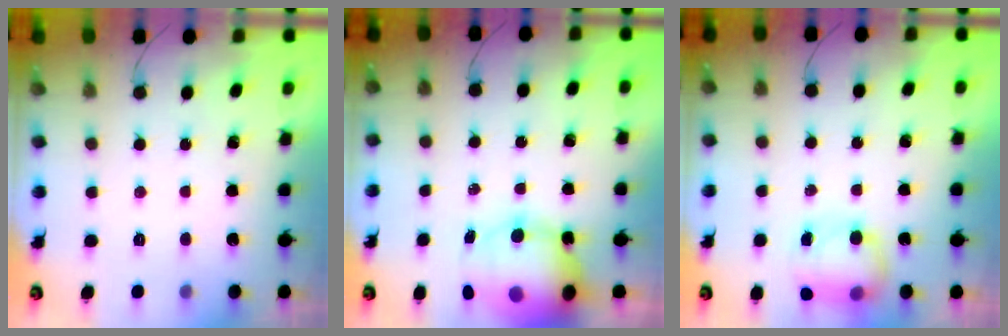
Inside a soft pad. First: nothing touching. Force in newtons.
{"total": 12.4, "press": 12.1, "slide": 2.8}
{"total": 9.8, "press": 8.8, "slide": 4.3}